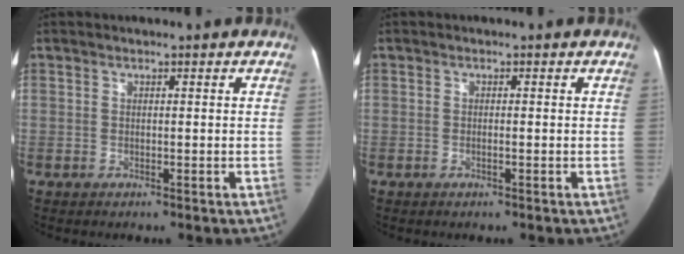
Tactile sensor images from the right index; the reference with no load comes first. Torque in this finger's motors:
{"motor_torque": [-0.20, 0.08, -0.04, 0.00]}